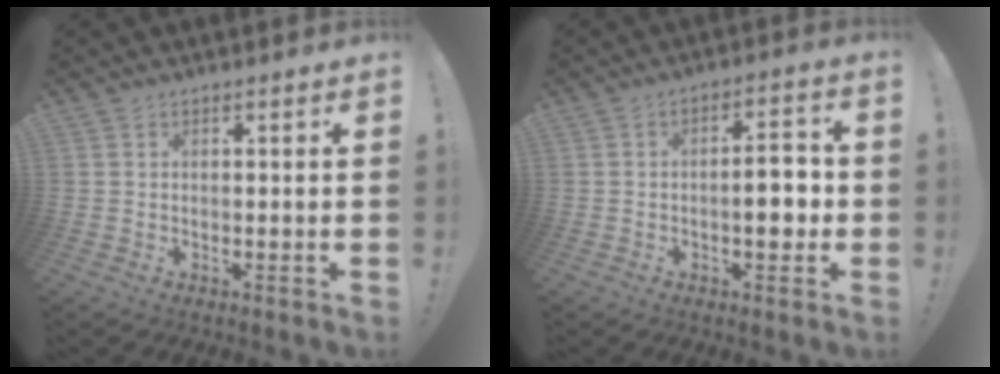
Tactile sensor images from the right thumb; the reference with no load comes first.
{"total": 7.9, "force": [-1.3, 3.2, 7.1], "torque": [-0.094, 0.008, -0.026]}